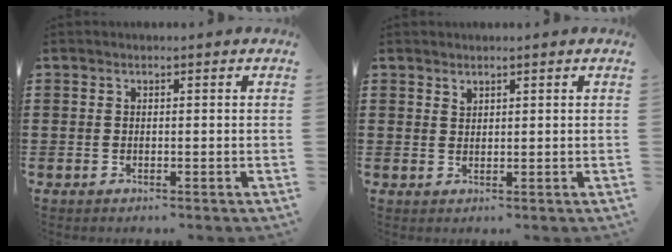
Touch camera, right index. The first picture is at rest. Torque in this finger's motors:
{"motor_torque": [-0.30, 0.27, -0.01, -0.01]}